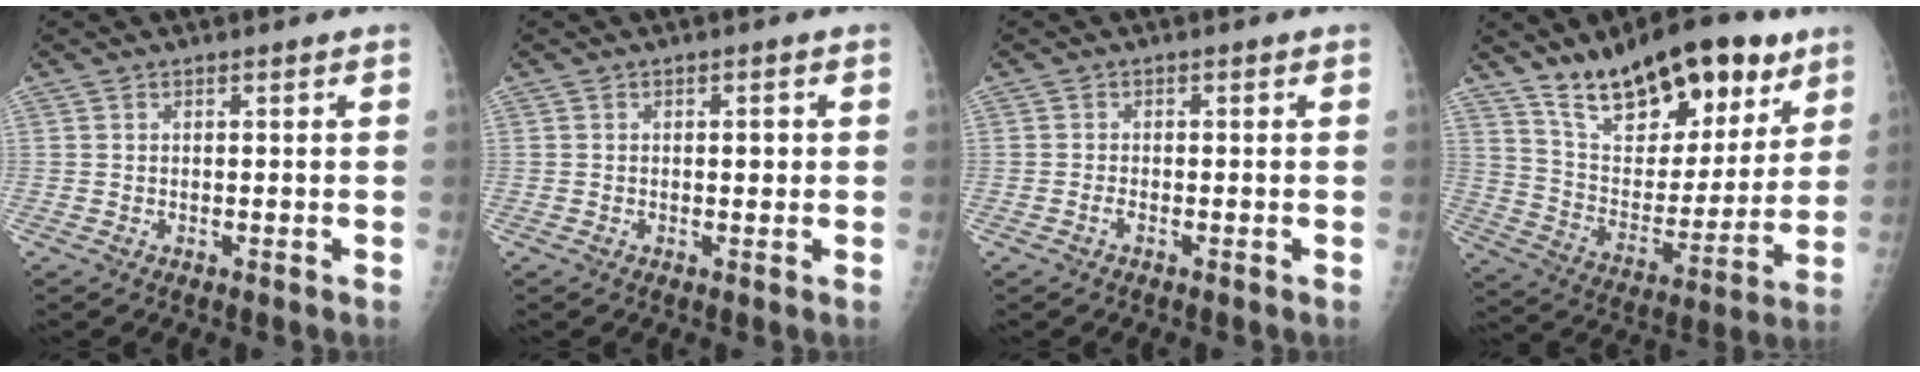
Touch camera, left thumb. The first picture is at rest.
{"total": 1.4, "force": [0.2, 0.8, 1.2], "torque": [-0.010, 0.002, 0.001]}
{"total": 0.9, "force": [-0.7, 0.2, 0.4], "torque": [-0.011, 0.001, -0.015]}
{"total": 24.1, "force": [15.5, 10.7, 15.1], "torque": [-0.192, -0.062, 0.257]}